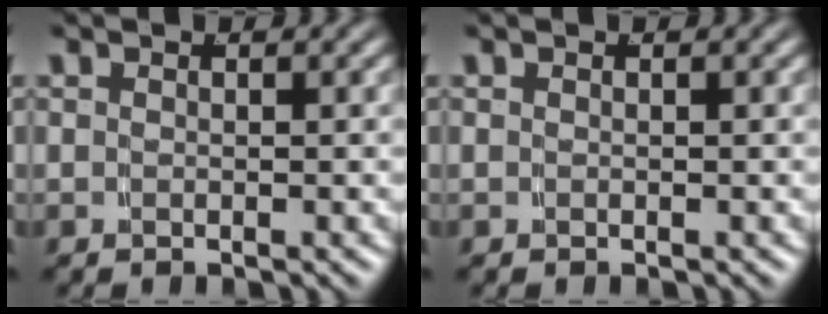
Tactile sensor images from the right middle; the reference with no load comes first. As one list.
[{"total": 0.0}]